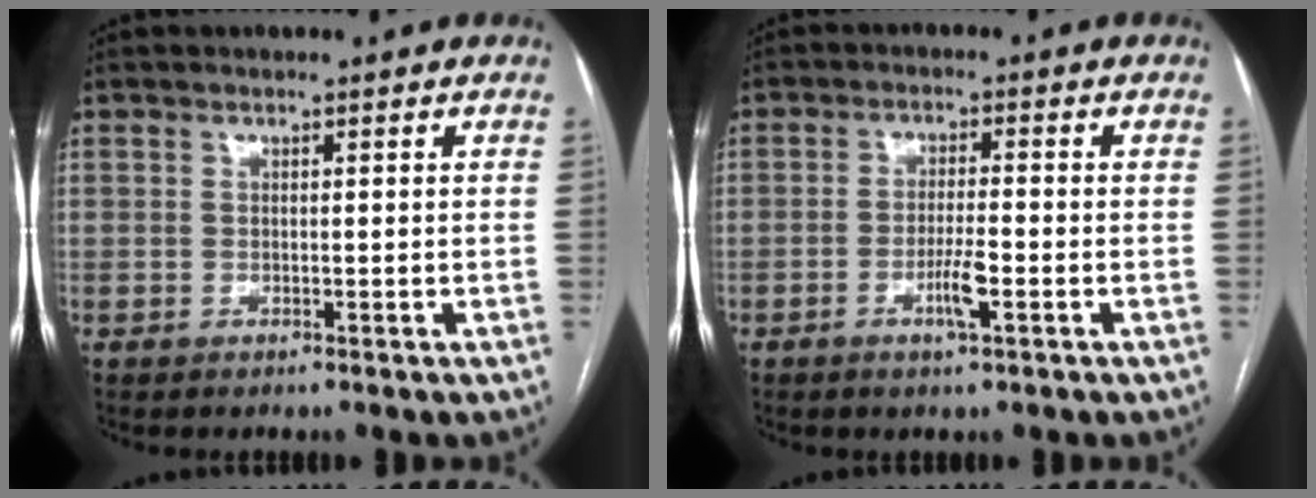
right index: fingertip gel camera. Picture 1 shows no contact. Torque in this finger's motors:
{"motor_torque": [0.23, -0.04, 0.04, 0.06]}